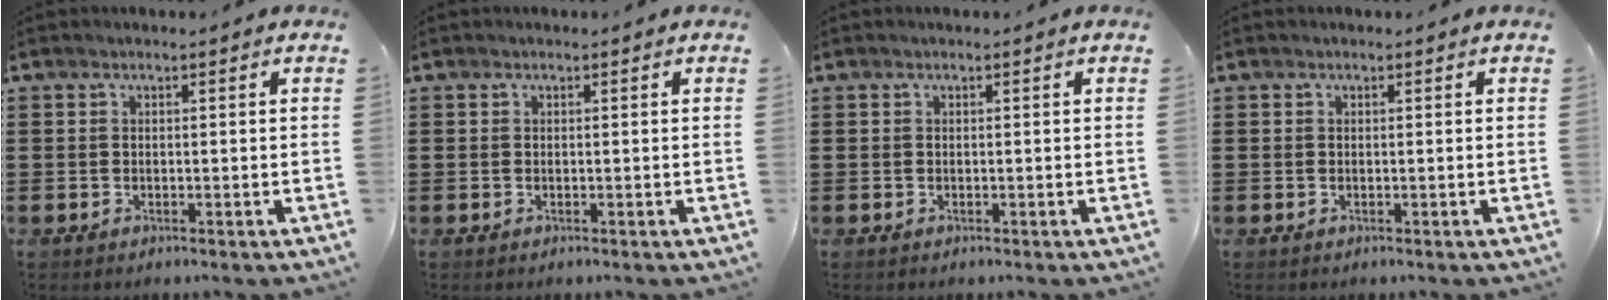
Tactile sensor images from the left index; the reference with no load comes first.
{"total": 0.0}
{"total": 0.0}
{"total": 0.0}